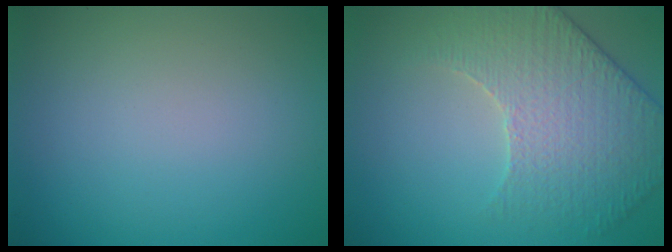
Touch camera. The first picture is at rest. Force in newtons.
{"total": 4.3, "press": 4.2, "slide": 0.9}